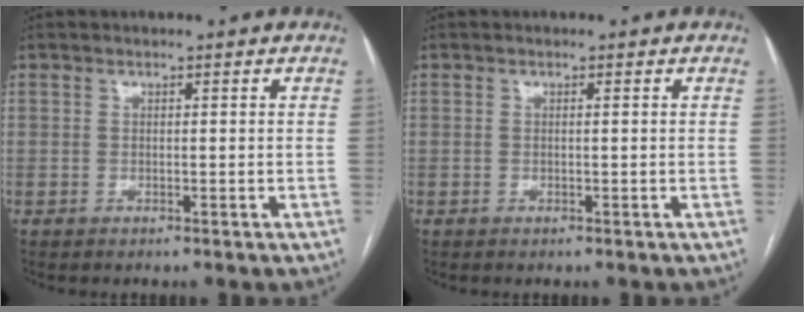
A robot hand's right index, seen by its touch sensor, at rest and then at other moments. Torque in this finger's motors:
{"motor_torque": [-0.14, 0.18, 0.00, 0.00]}